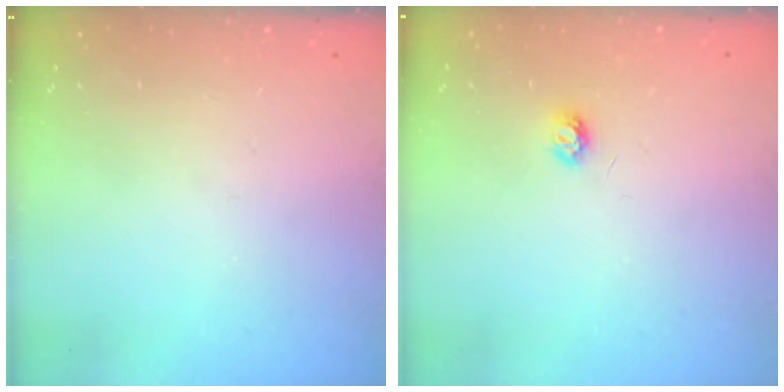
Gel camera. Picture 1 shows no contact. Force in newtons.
{"total": 3.4, "press": 3.4, "slide": 0.3}